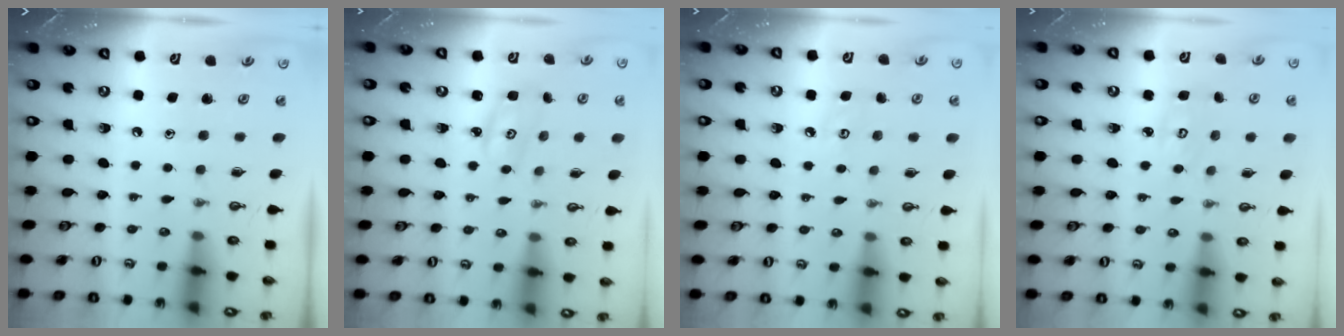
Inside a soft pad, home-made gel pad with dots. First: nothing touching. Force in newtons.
{"total": 2.7, "press": 2.7, "slide": 0.2}
{"total": 5.9, "press": 5.8, "slide": 0.7}
{"total": 4.0, "press": 3.9, "slide": 0.3}